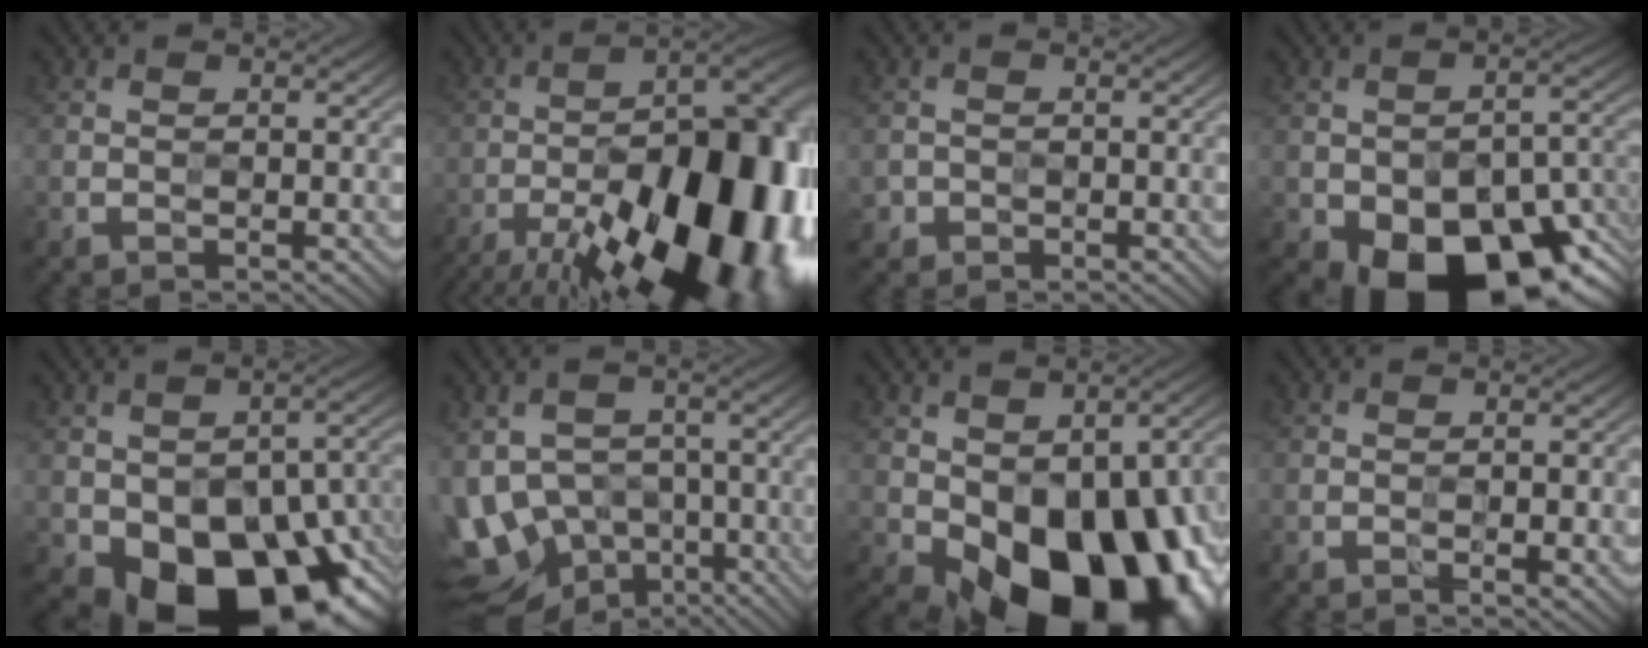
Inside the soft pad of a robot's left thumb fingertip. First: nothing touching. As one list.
[{"total": 23.2, "force": [-10.8, 9.0, 18.4], "torque": [-0.234, -0.013, -0.169]}, {"total": 1.2, "force": [-0.6, 1.1, 0.0], "torque": [0.003, -0.007, -0.016]}, {"total": 17.8, "force": [-8.9, 9.4, 12.2], "torque": [-0.188, -0.030, -0.129]}, {"total": 18.8, "force": [-7.4, 11.3, 13.1], "torque": [-0.190, -0.026, -0.097]}, {"total": 12.1, "force": [-4.0, 8.7, 7.3], "torque": [-0.177, -0.015, -0.042]}, {"total": 23.1, "force": [-8.3, 14.1, 16.4], "torque": [-0.231, -0.063, -0.081]}, {"total": 2.3, "force": [-0.4, 0.9, 2.1], "torque": [-0.030, -0.004, -0.004]}]